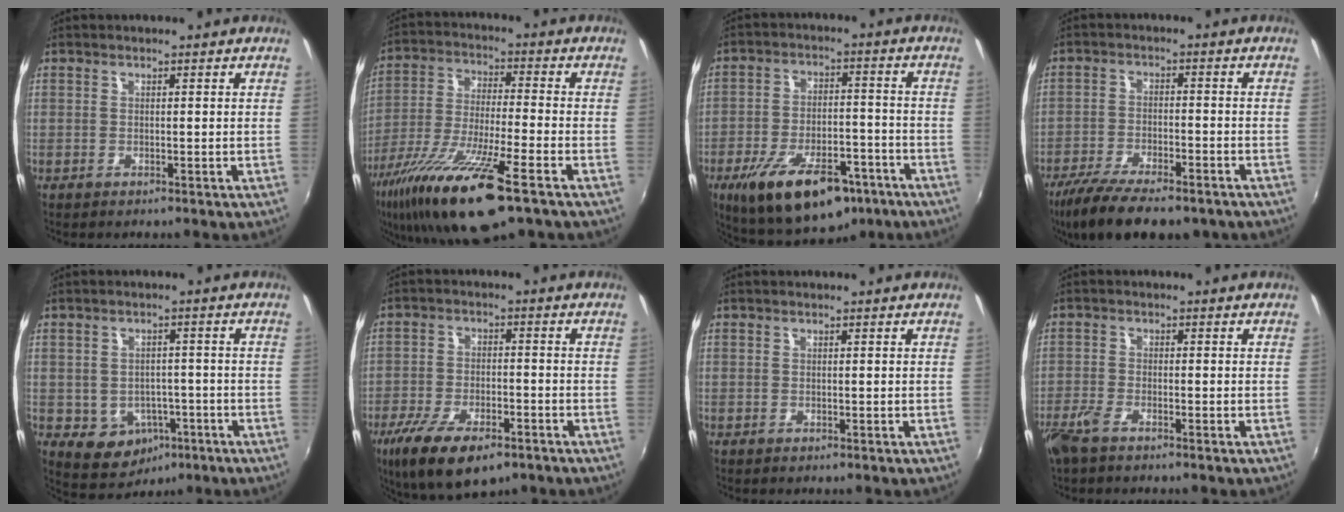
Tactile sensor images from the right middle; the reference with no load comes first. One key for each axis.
{"total": 19.1, "fx": -12.0, "fy": 2.9, "fz": 14.5, "tx": -0.289, "ty": -0.050, "tz": -0.221}
{"total": 19.3, "fx": -11.6, "fy": 8.5, "fz": 12.8, "tx": -0.234, "ty": -0.019, "tz": -0.169}
{"total": 15.2, "fx": -11.5, "fy": 4.9, "fz": 8.6, "tx": -0.181, "ty": -0.043, "tz": -0.186}
{"total": 7.8, "fx": -3.3, "fy": 6.5, "fz": 2.9, "tx": -0.066, "ty": 0.006, "tz": -0.025}
{"total": 14.4, "fx": -9.1, "fy": 5.8, "fz": 9.5, "tx": -0.201, "ty": -0.040, "tz": -0.156}
{"total": 0.0}
{"total": 4.0, "fx": -3.0, "fy": 1.2, "fz": 2.3, "tx": -0.065, "ty": -0.006, "tz": -0.065}